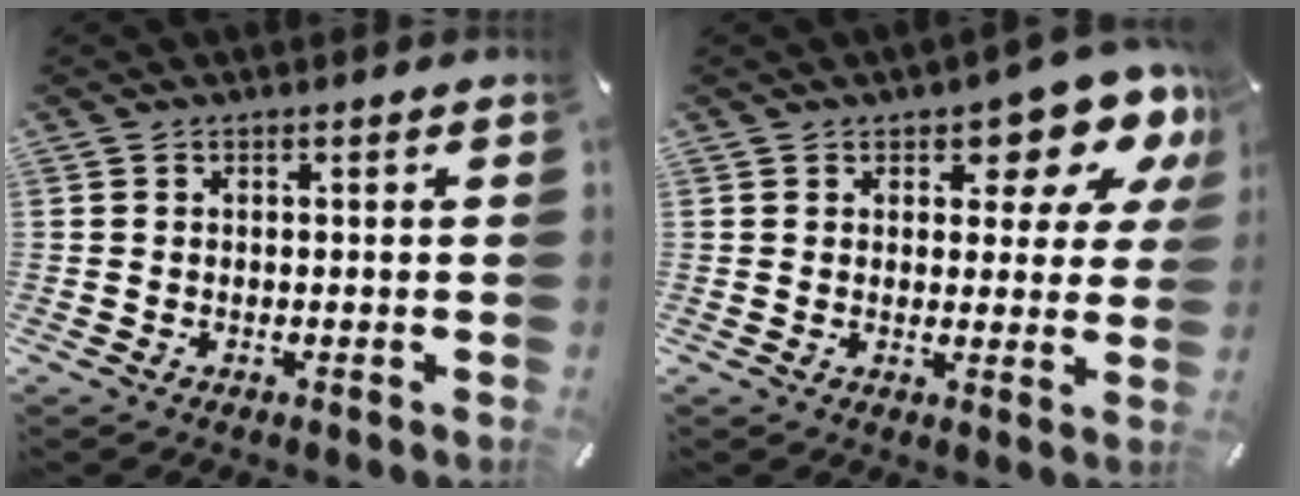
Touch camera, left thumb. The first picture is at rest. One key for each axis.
{"total": 9.9, "fx": 5.8, "fy": 5.1, "fz": 6.3, "tx": -0.065, "ty": -0.044, "tz": 0.093}